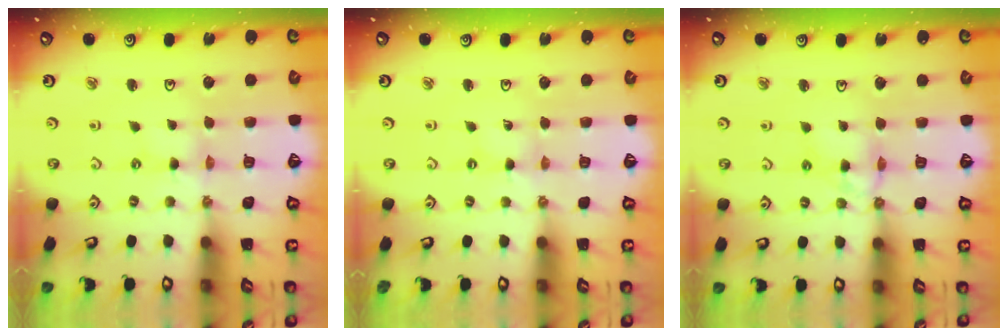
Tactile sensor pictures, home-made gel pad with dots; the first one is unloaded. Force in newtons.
{"total": 0.0}
{"total": 7.6, "press": 7.6, "slide": 0.5}